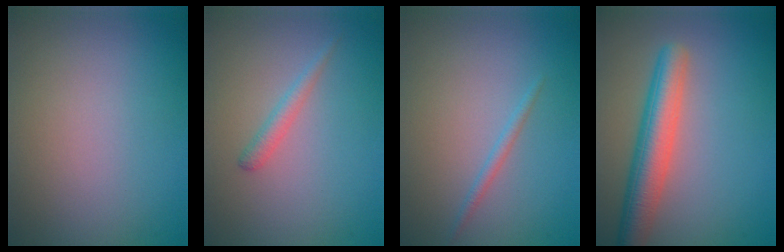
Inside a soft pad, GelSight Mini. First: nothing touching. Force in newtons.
{"total": 1.4, "press": 1.4, "slide": 0.0}
{"total": 1.0, "press": 1.0, "slide": 0.0}
{"total": 5.4, "press": 5.4, "slide": 0.3}